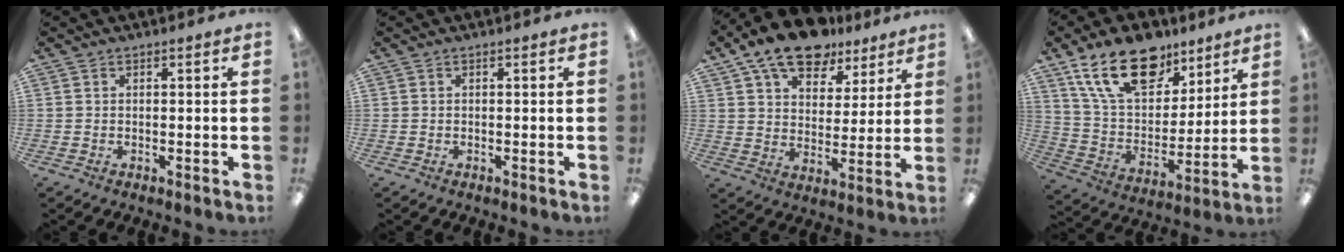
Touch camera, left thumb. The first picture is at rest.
{"total": 0.0}
{"total": 14.7, "force": [11.2, 7.2, 6.2], "torque": [-0.117, -0.061, 0.204]}
{"total": 20.3, "force": [12.9, 11.1, 11.0], "torque": [-0.193, -0.051, 0.233]}